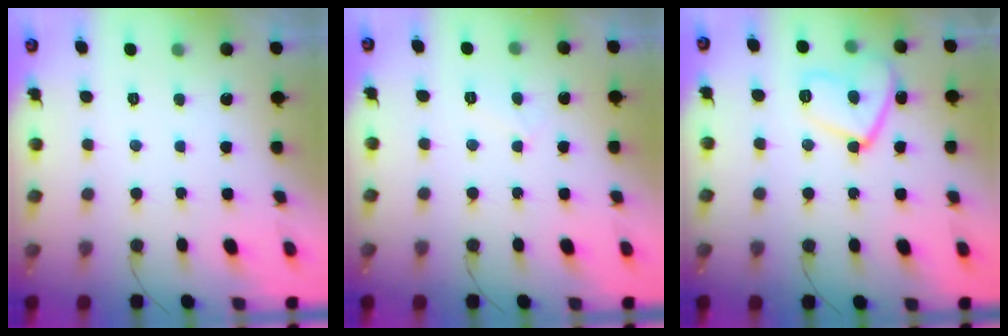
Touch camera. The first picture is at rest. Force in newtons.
{"total": 2.8, "press": 2.8, "slide": 0.3}
{"total": 11.6, "press": 11.6, "slide": 1.0}